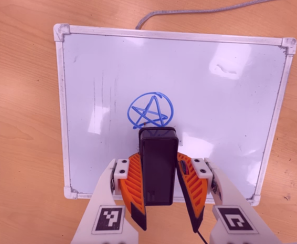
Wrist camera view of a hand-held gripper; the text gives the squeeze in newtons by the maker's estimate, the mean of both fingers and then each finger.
{"total": 5.8, "left": 4.9, "right": 6.7}